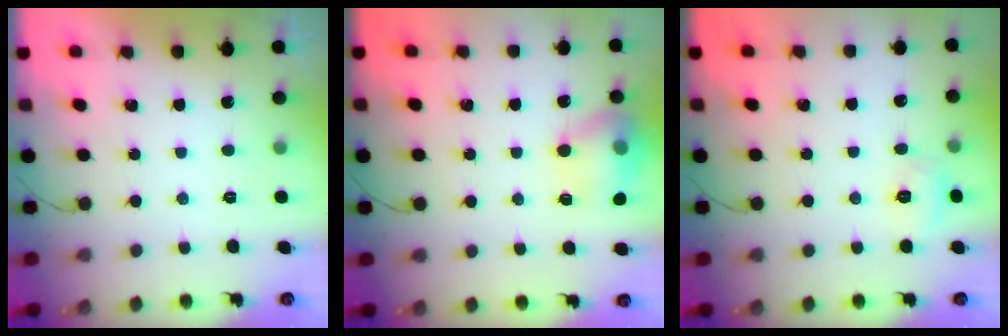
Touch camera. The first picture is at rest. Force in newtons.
{"total": 14.7, "press": 14.6, "slide": 1.3}
{"total": 5.2, "press": 5.1, "slide": 1.1}